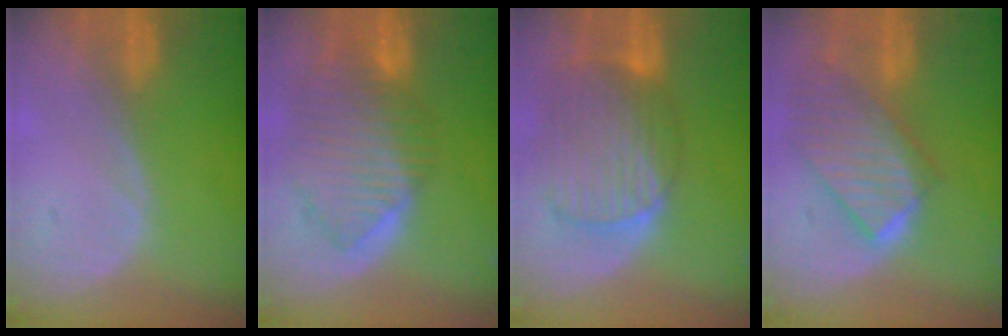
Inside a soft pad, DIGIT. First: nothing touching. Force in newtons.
{"total": 10.2, "press": 8.8, "slide": 5.1}
{"total": 10.7, "press": 9.2, "slide": 5.4}
{"total": 9.9, "press": 8.6, "slide": 4.8}